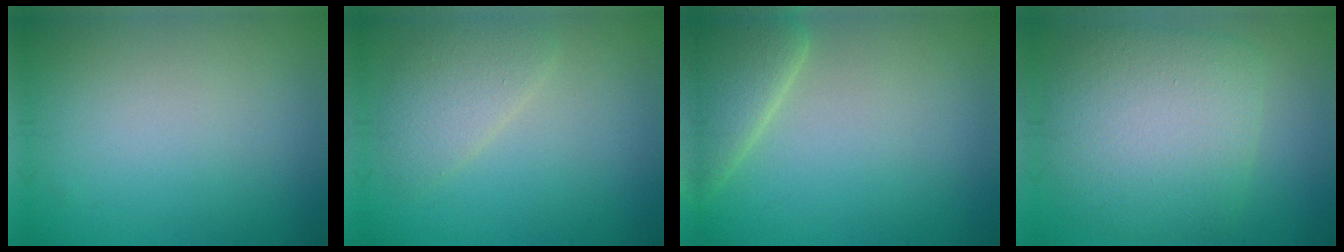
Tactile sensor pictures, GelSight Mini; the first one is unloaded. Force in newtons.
{"total": 2.7, "press": 2.7, "slide": 0.2}
{"total": 4.4, "press": 4.4, "slide": 0.6}
{"total": 8.8, "press": 8.8, "slide": 0.2}